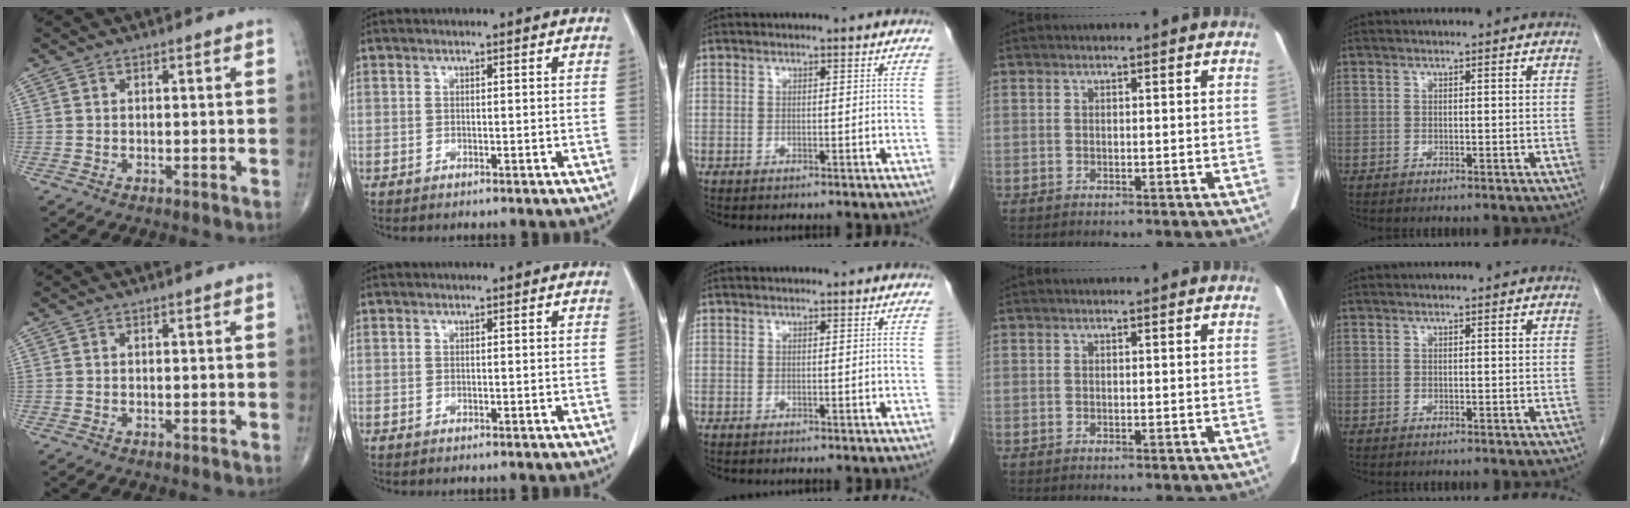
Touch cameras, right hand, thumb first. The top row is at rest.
{}